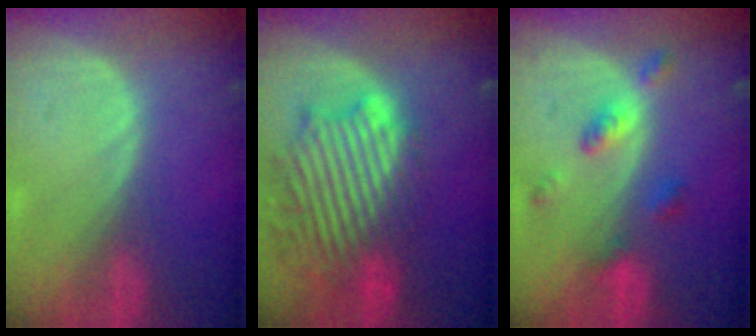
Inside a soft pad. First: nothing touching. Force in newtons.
{"total": 13.5, "press": 11.8, "slide": 6.5}
{"total": 5.3, "press": 4.7, "slide": 2.4}